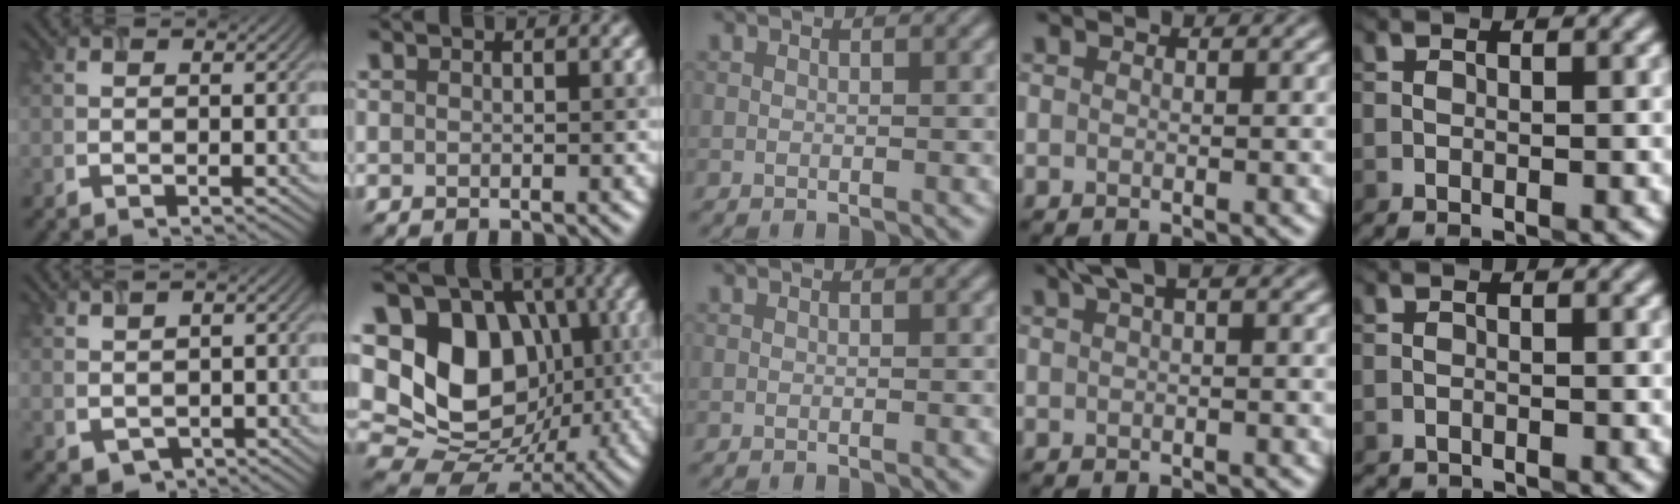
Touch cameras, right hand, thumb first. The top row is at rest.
{"thumb": {"total": 2.5, "force": [0.0, 1.9, 1.7], "torque": [-0.036, -0.010, 0.009]}, "index": {"total": 13.7, "force": [1.4, 10.5, 8.6], "torque": [-0.144, 0.001, 0.017]}, "ring": {"total": 1.5, "force": [0.9, 0.4, 1.2], "torque": [-0.019, 0.009, 0.016]}, "little": {"total": 1.0, "force": [-1.0, 0.1, -0.2], "torque": [0.006, -0.004, -0.023]}}